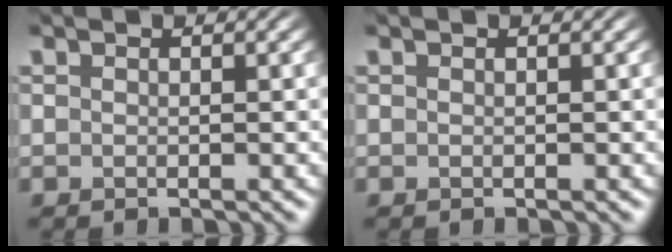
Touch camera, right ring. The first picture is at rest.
{"total": 0.0}